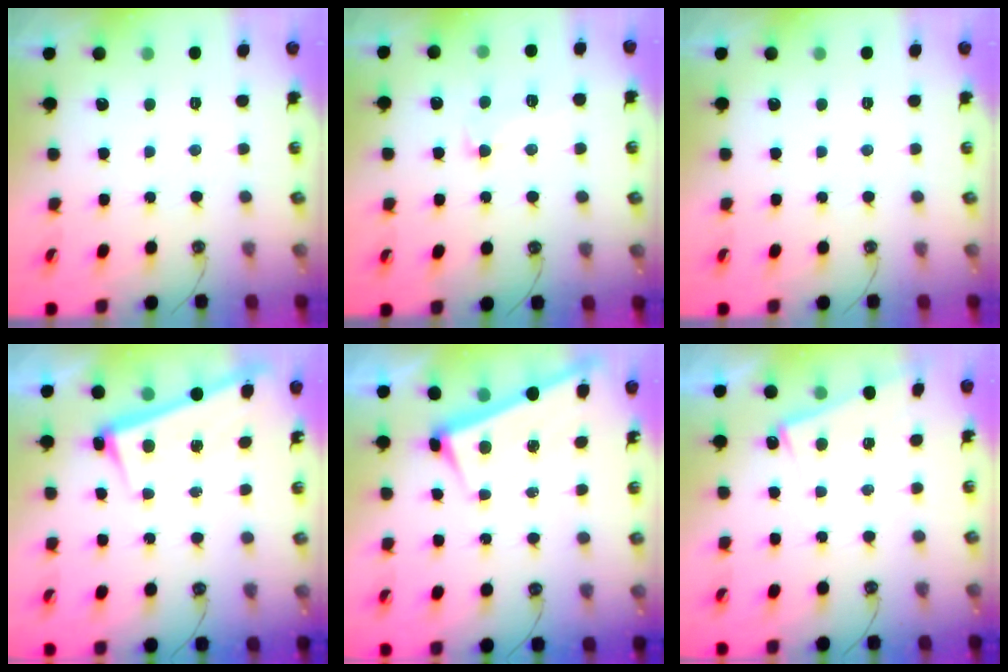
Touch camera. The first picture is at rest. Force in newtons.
{"total": 1.8, "press": 0.0, "slide": 1.8}
{"total": 0.0}
{"total": 2.7, "press": 2.7, "slide": 0.4}
{"total": 2.7, "press": 2.7, "slide": 0.4}
{"total": 6.5, "press": 6.5, "slide": 0.3}